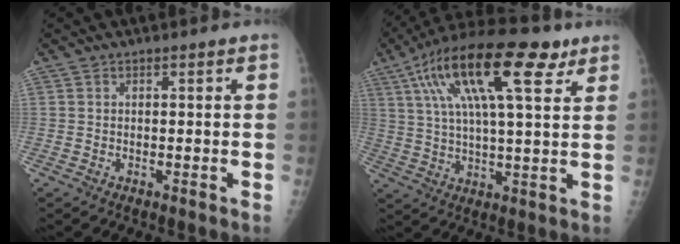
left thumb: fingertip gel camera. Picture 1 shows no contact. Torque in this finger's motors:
{"motor_torque": [0.81, 0.40, 1.89, -0.89, 0.66]}